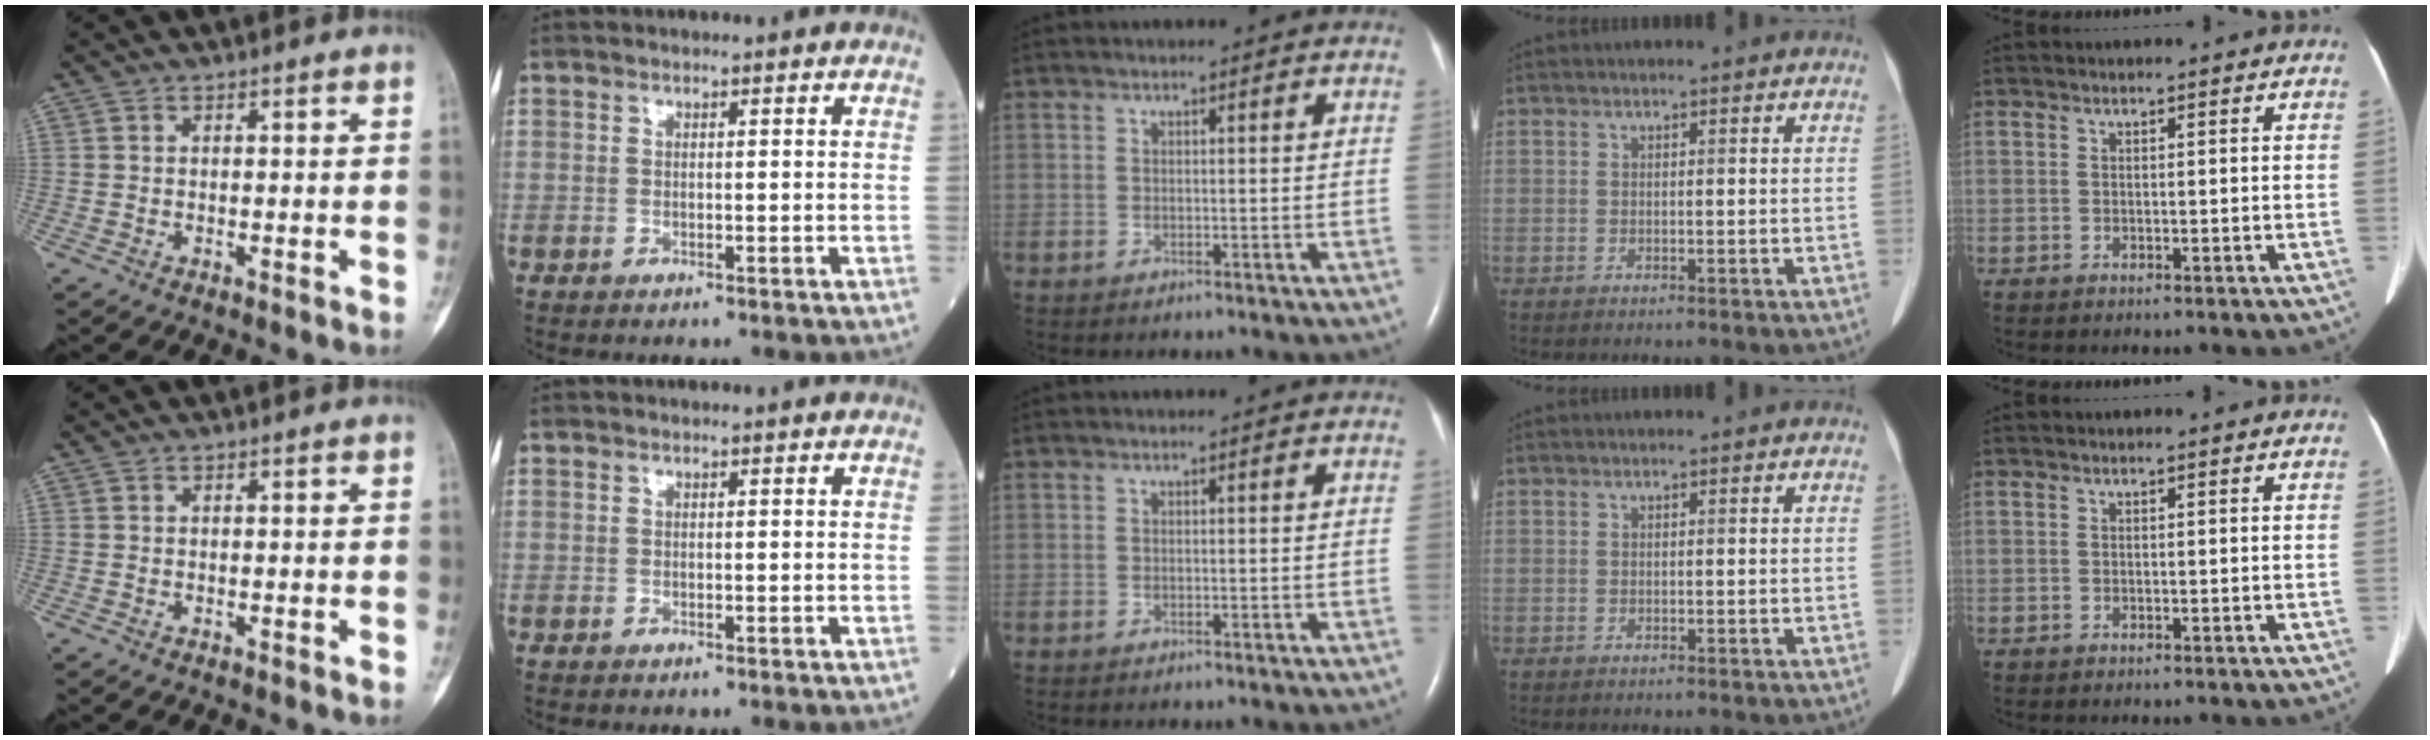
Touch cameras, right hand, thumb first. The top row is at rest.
{}